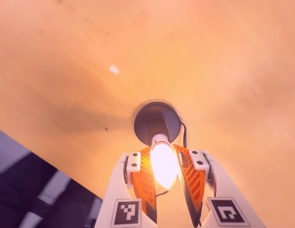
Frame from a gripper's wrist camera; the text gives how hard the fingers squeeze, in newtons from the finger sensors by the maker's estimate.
{"total": 14.0, "left": 13.3, "right": 14.7}